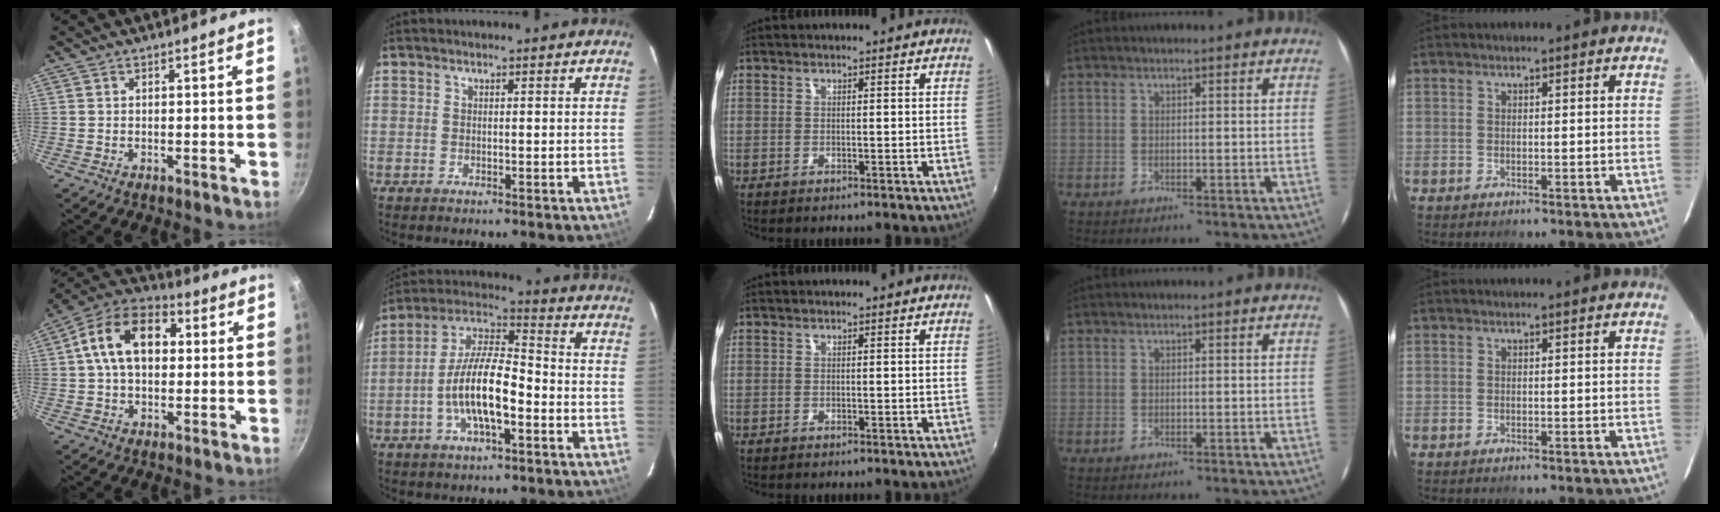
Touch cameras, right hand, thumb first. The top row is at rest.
{"thumb": {"total": 14.7, "force": [2.4, 9.8, 10.7], "torque": [-0.149, 0.027, 0.020]}, "index": {"total": 12.7, "force": [-4.0, 4.1, 11.4], "torque": [-0.227, 0.006, -0.077]}}